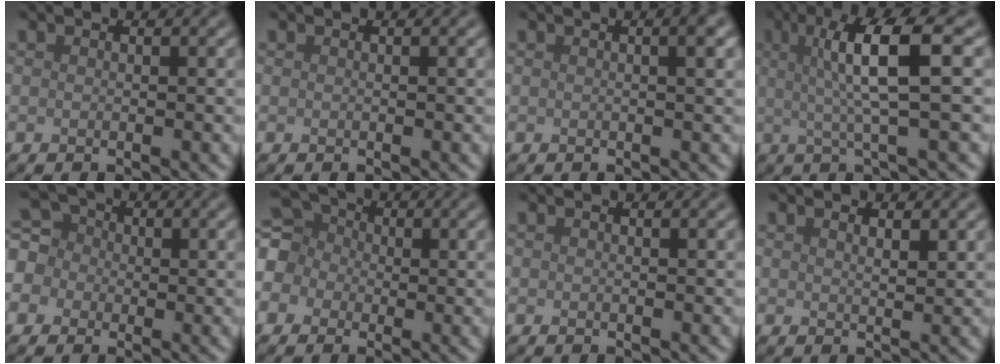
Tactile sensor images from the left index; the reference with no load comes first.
{"total": 0.0}
{"total": 2.8, "force": [0.8, 1.0, 2.5], "torque": [-0.017, 0.009, -0.002]}
{"total": 6.6, "force": [1.3, 1.0, 6.4], "torque": [-0.109, 0.010, 0.022]}
{"total": 5.5, "force": [0.1, 5.1, 2.1], "torque": [-0.050, 0.033, -0.033]}
{"total": 5.9, "force": [-0.3, 5.3, 2.5], "torque": [-0.063, 0.028, -0.041]}
{"total": 0.0}
{"total": 1.4, "force": [0.9, 0.4, 1.0], "torque": [-0.012, 0.001, 0.012]}